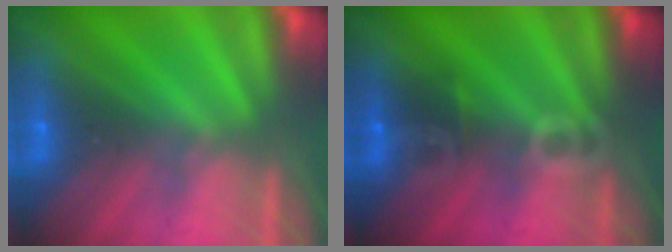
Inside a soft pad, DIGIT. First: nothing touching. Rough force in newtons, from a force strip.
{"total": 3.2}